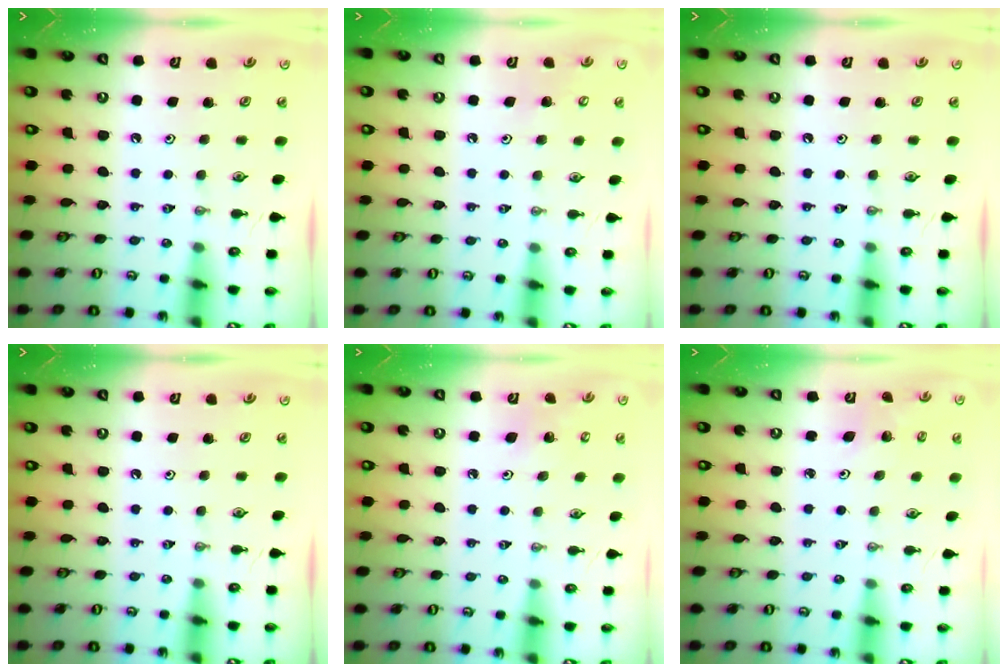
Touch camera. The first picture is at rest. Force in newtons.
{"total": 4.0, "press": 4.0, "slide": 0.2}
{"total": 0.0}
{"total": 0.0}
{"total": 5.0, "press": 5.0, "slide": 0.5}
{"total": 1.4, "press": 1.4, "slide": 0.1}